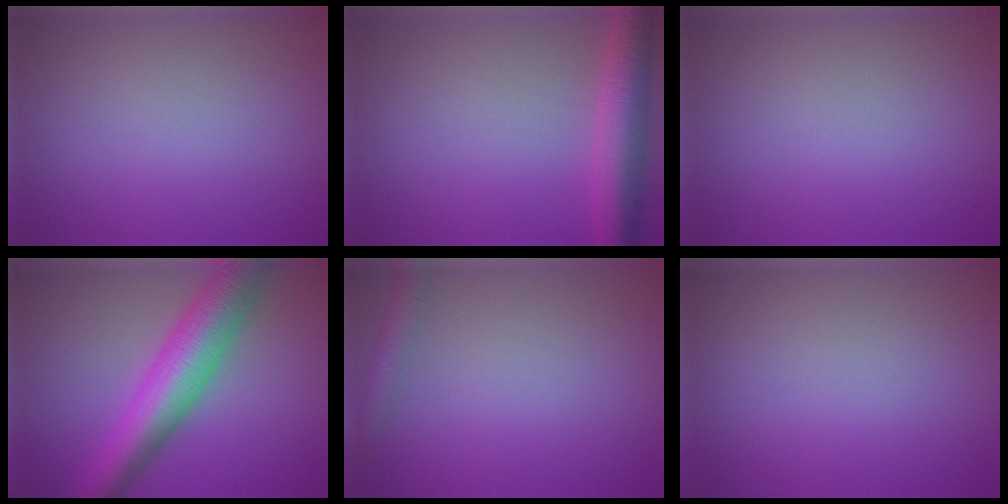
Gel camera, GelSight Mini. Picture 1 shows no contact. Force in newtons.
{"total": 5.3, "press": 5.3, "slide": 0.1}
{"total": 0.0}
{"total": 9.0, "press": 9.0, "slide": 0.2}
{"total": 2.4, "press": 2.4, "slide": 0.1}
{"total": 0.0}